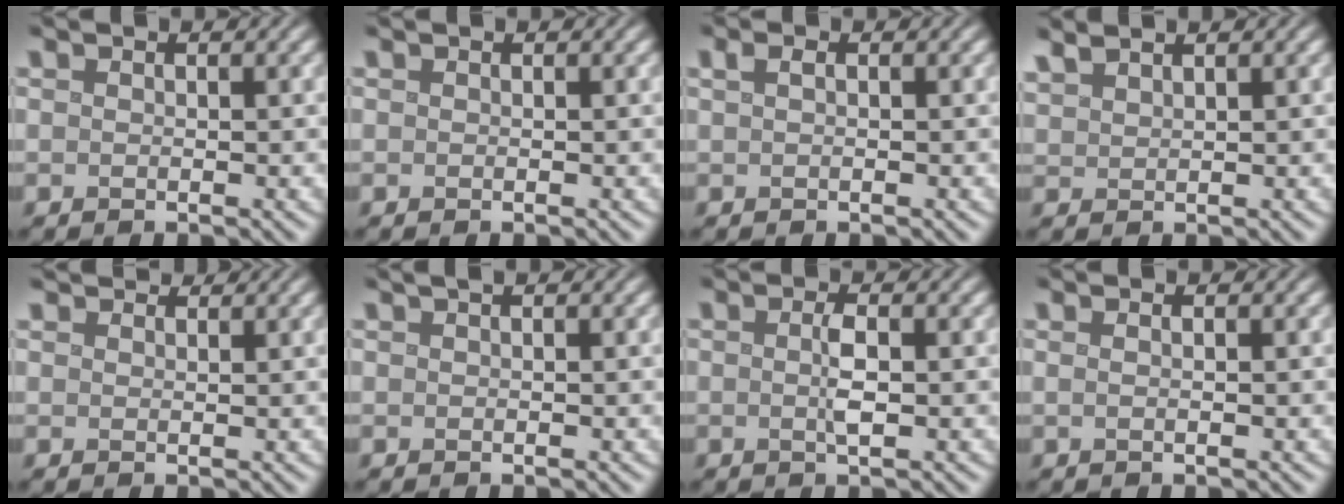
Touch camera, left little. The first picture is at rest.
{"total": 0.0}
{"total": 0.9, "force": [0.4, 0.3, 0.8], "torque": [-0.019, 0.006, 0.007]}
{"total": 1.6, "force": [1.5, 0.2, 0.5], "torque": [-0.011, 0.008, 0.034]}
{"total": 2.5, "force": [2.4, 0.6, 0.7], "torque": [-0.016, 0.002, 0.031]}
{"total": 0.9, "force": [0.5, 0.2, 0.7], "torque": [-0.010, 0.006, 0.008]}
{"total": 1.9, "force": [0.0, 0.3, 1.8], "torque": [-0.036, 0.002, -0.001]}
{"total": 1.5, "force": [0.4, 0.6, 1.3], "torque": [-0.010, -0.003, -0.009]}